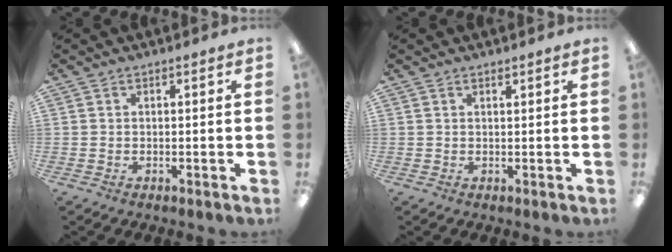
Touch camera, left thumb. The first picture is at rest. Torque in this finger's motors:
{"motor_torque": [0.07, 0.11, -0.44, 0.26, 0.01]}